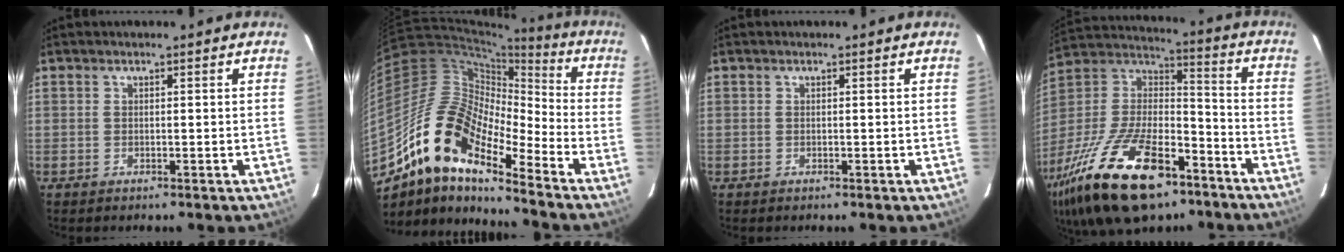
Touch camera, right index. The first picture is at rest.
{"total": 16.9, "force": [-11.6, 5.3, 11.2], "torque": [-0.190, -0.001, -0.238]}
{"total": 0.0}
{"total": 29.4, "force": [-17.7, 12.9, 19.6], "torque": [-0.396, -0.020, -0.292]}